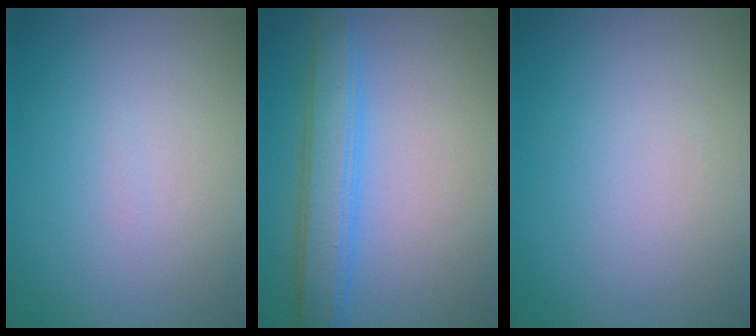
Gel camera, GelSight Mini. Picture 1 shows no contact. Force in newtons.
{"total": 4.3, "press": 4.3, "slide": 0.2}
{"total": 0.0}